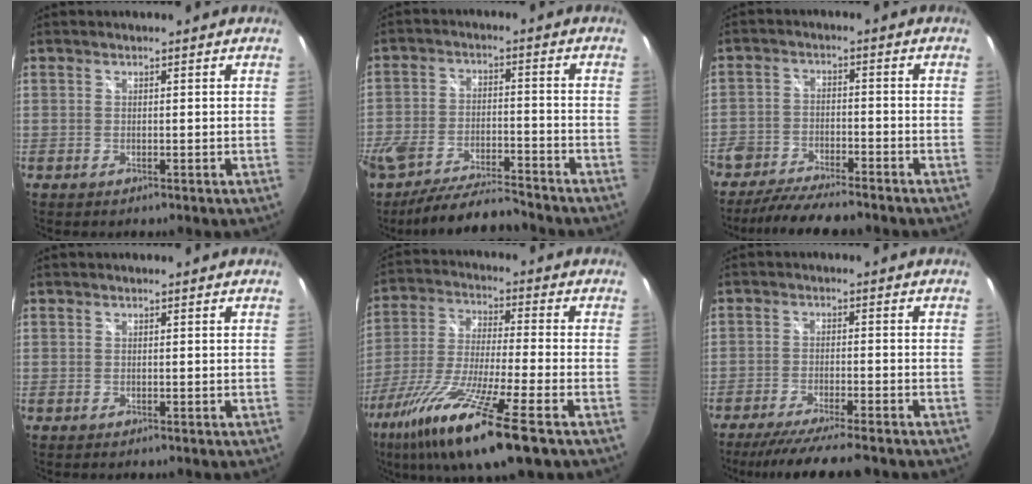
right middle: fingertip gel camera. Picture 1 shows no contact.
{"total": 13.0, "force": [-11.2, 2.8, 6.0], "torque": [-0.139, -0.019, -0.189]}
{"total": 10.9, "force": [-9.2, 2.7, 5.1], "torque": [-0.124, -0.018, -0.161]}
{"total": 0.0}
{"total": 19.5, "force": [-11.0, 2.2, 16.0], "torque": [-0.324, -0.054, -0.201]}
{"total": 11.8, "force": [-10.2, 0.5, 5.9], "torque": [-0.121, -0.025, -0.160]}